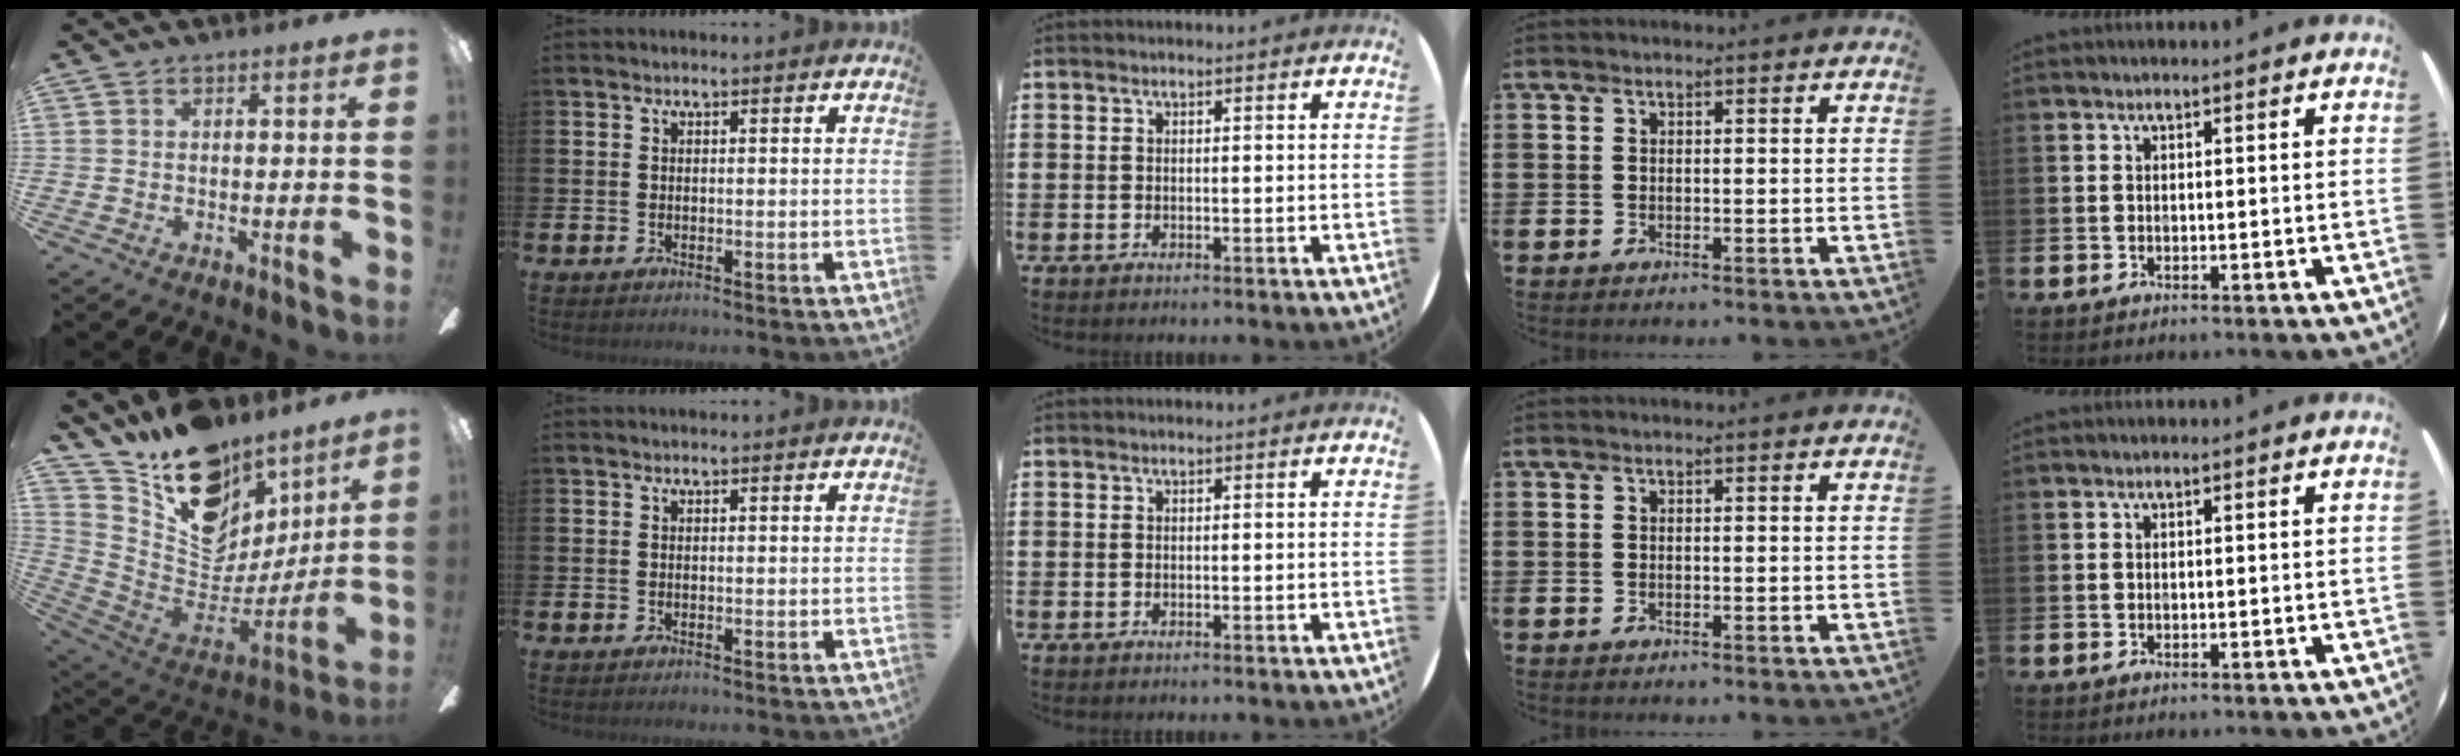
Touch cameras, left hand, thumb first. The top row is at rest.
{"thumb": {"total": 18.3, "force": [12.6, 11.4, 6.8], "torque": [-0.116, -0.105, 0.242]}}